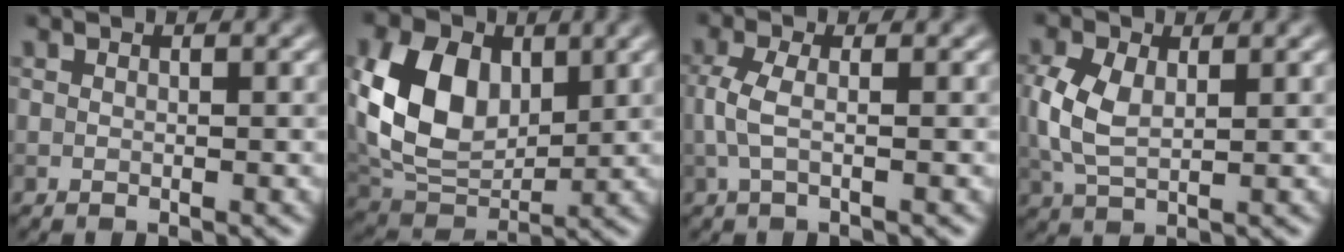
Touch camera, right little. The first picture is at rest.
{"total": 9.4, "force": [1.9, 6.5, 6.6], "torque": [-0.148, -0.002, 0.032]}
{"total": 2.3, "force": [-0.2, 0.7, 2.2], "torque": [-0.052, 0.003, -0.007]}
{"total": 4.3, "force": [0.5, 2.6, 3.4], "torque": [-0.088, 0.003, 0.013]}